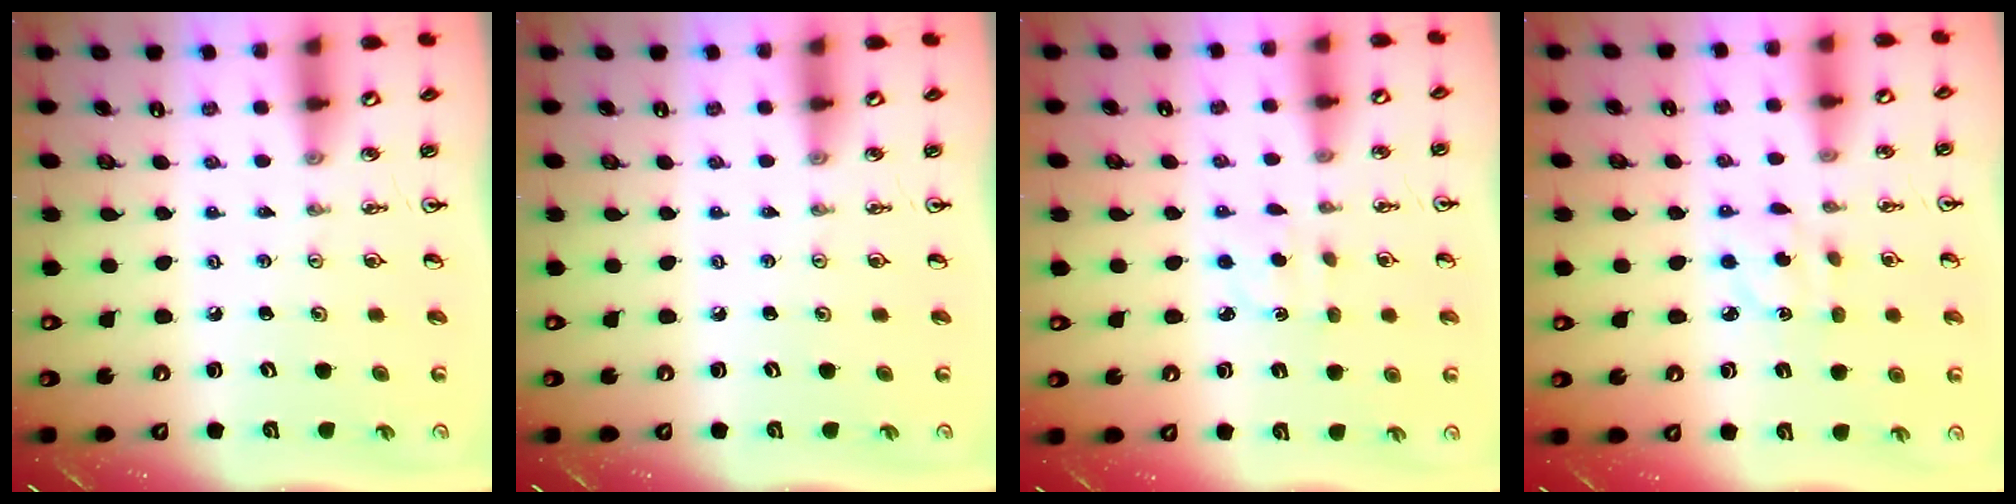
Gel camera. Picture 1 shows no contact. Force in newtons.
{"total": 0.0}
{"total": 2.0, "press": 1.9, "slide": 0.7}
{"total": 4.3, "press": 4.2, "slide": 0.7}